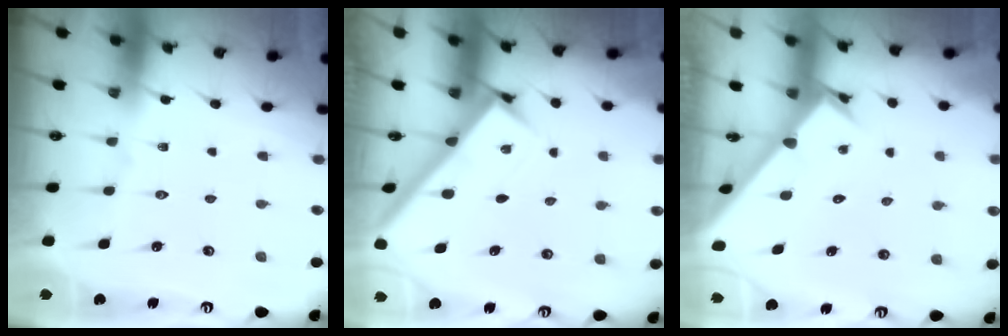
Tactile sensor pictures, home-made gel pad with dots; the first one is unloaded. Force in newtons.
{"total": 2.8, "press": 2.7, "slide": 0.4}
{"total": 2.4, "press": 2.4, "slide": 0.1}